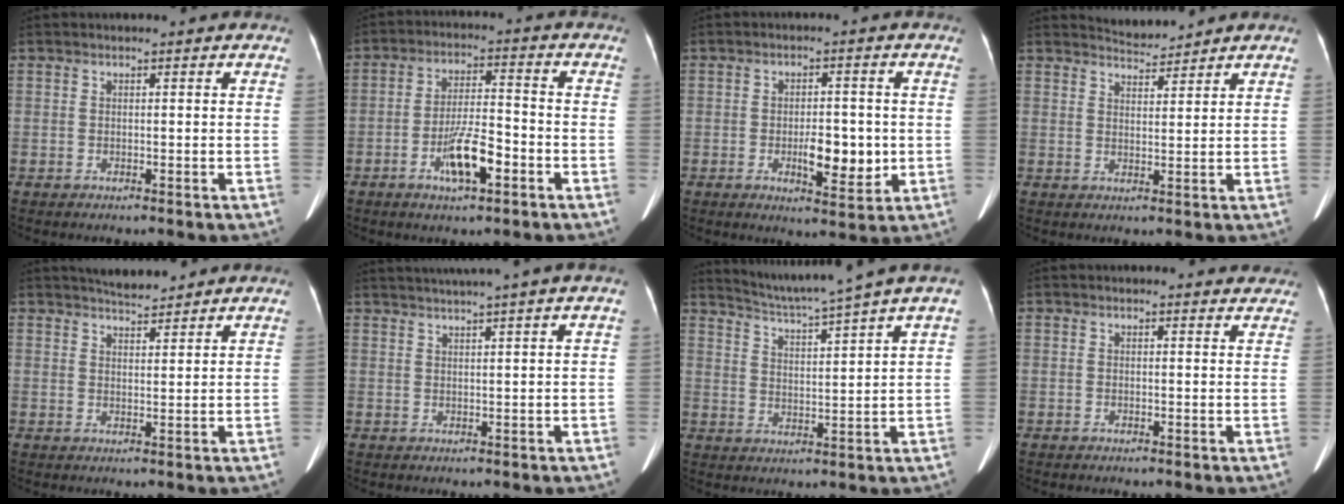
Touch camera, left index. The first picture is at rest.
{"total": 7.8, "force": [-3.5, 1.8, 6.8], "torque": [-0.134, 0.001, -0.059]}
{"total": 6.6, "force": [-1.2, 2.5, 5.9], "torque": [-0.091, -0.006, -0.012]}
{"total": 3.0, "force": [3.0, -0.1, -0.4], "torque": [0.000, 0.001, 0.058]}
{"total": 4.3, "force": [4.1, 0.5, 1.2], "torque": [-0.021, 0.011, 0.070]}
{"total": 6.2, "force": [4.9, -1.7, 3.4], "torque": [-0.046, 0.019, 0.070]}
{"total": 8.7, "force": [7.6, -2.4, 3.6], "torque": [-0.067, -0.009, 0.129]}
{"total": 2.6, "force": [2.4, 1.1, 0.1], "torque": [0.005, -0.008, 0.005]}